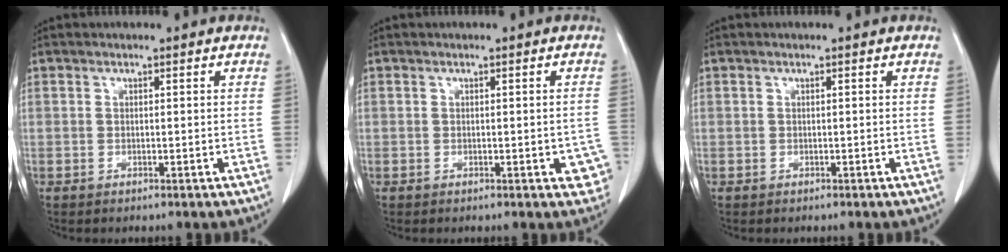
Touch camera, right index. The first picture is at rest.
{"total": 3.8, "force": [-1.3, 1.4, 3.3], "torque": [-0.019, 0.003, -0.014]}
{"total": 0.0}